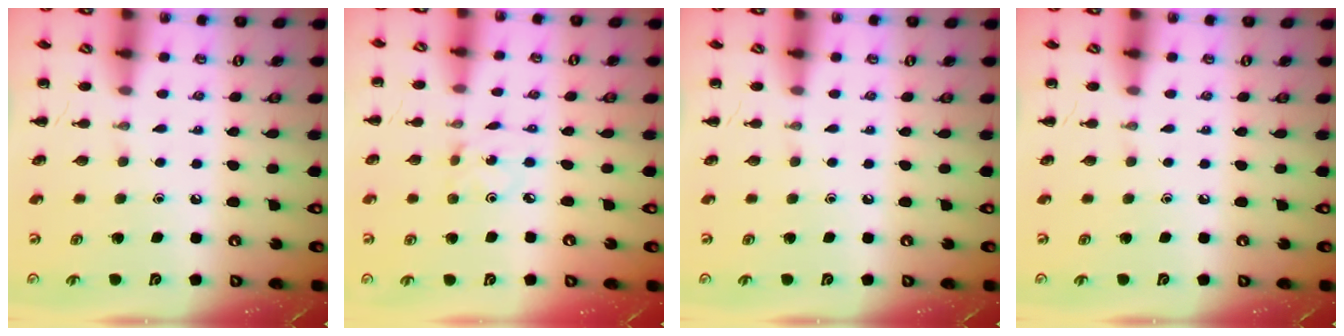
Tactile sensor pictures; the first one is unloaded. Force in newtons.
{"total": 1.0, "press": 1.0, "slide": 0.3}
{"total": 0.0}
{"total": 0.0}